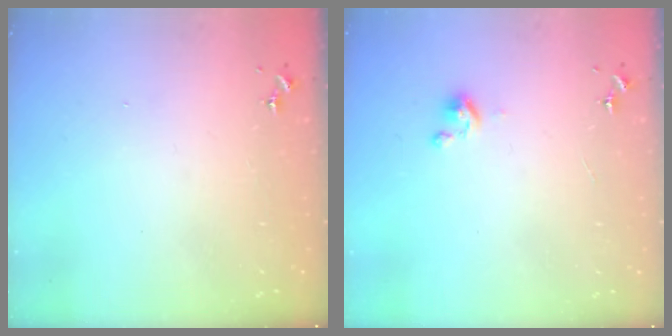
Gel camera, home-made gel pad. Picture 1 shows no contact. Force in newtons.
{"total": 4.0, "press": 4.0, "slide": 0.2}